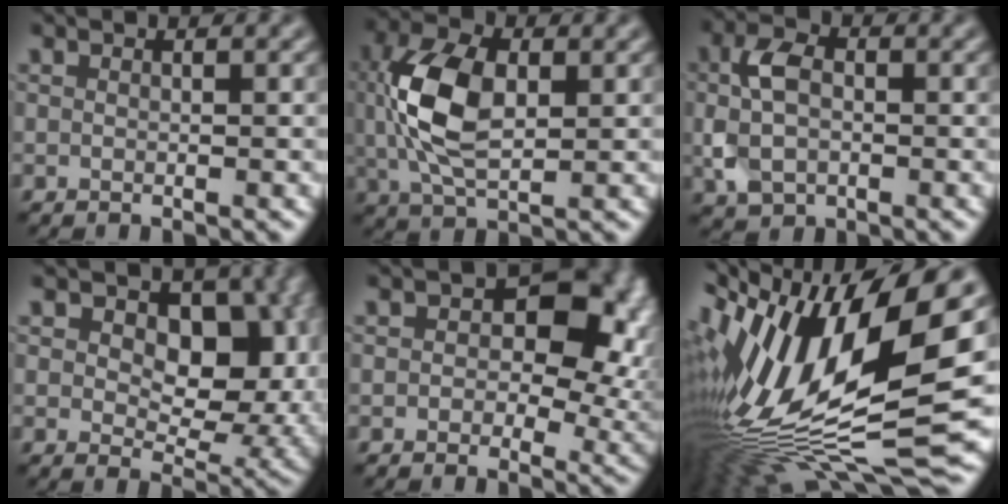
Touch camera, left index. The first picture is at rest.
{"total": 8.0, "force": [0.7, 4.5, 6.5], "torque": [-0.149, 0.007, 0.011]}
{"total": 4.9, "force": [-0.2, 3.4, 3.5], "torque": [-0.077, 0.000, -0.009]}
{"total": 10.4, "force": [2.2, 6.6, 7.7], "torque": [-0.099, -0.006, 0.030]}
{"total": 10.4, "force": [2.0, 7.2, 7.2], "torque": [-0.052, 0.003, 0.018]}
{"total": 17.4, "force": [0.1, 6.5, 16.2], "torque": [-0.311, 0.009, -0.004]}